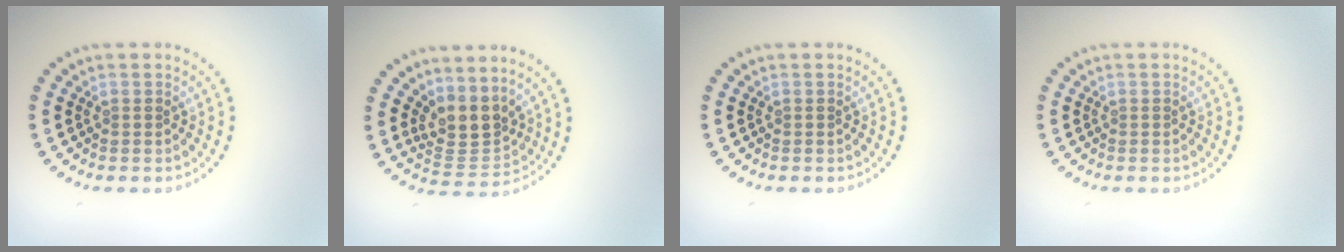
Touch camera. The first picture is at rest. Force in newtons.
{"total": 3.6, "press": 2.7, "slide": 2.4}
{"total": 0.0}
{"total": 0.0}